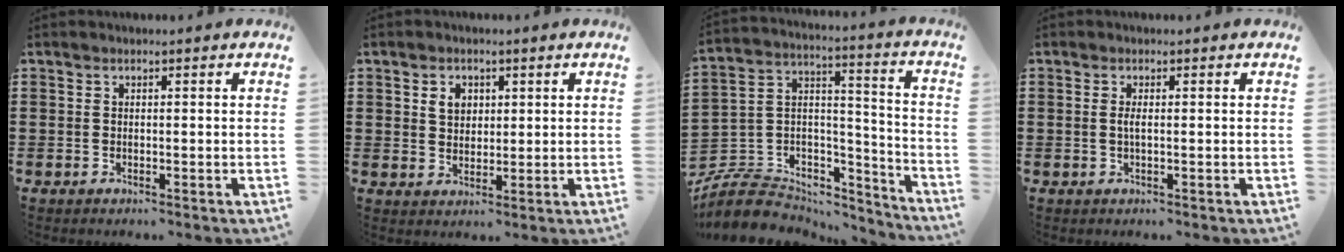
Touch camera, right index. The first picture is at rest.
{"total": 3.2, "force": [1.2, 2.5, 1.6], "torque": [-0.041, 0.011, 0.021]}
{"total": 7.3, "force": [-5.7, 4.3, 1.3], "torque": [-0.050, -0.006, -0.109]}
{"total": 1.3, "force": [0.0, 0.2, 1.3], "torque": [-0.026, -0.002, 0.000]}